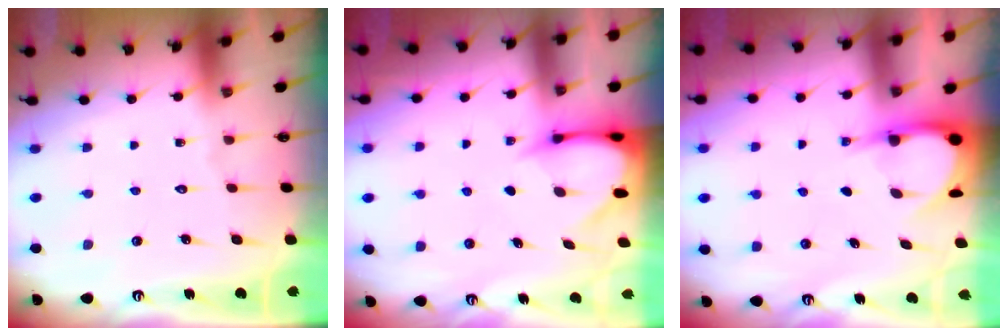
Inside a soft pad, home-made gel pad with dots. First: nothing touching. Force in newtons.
{"total": 3.7, "press": 3.7, "slide": 0.2}
{"total": 4.6, "press": 4.5, "slide": 0.4}